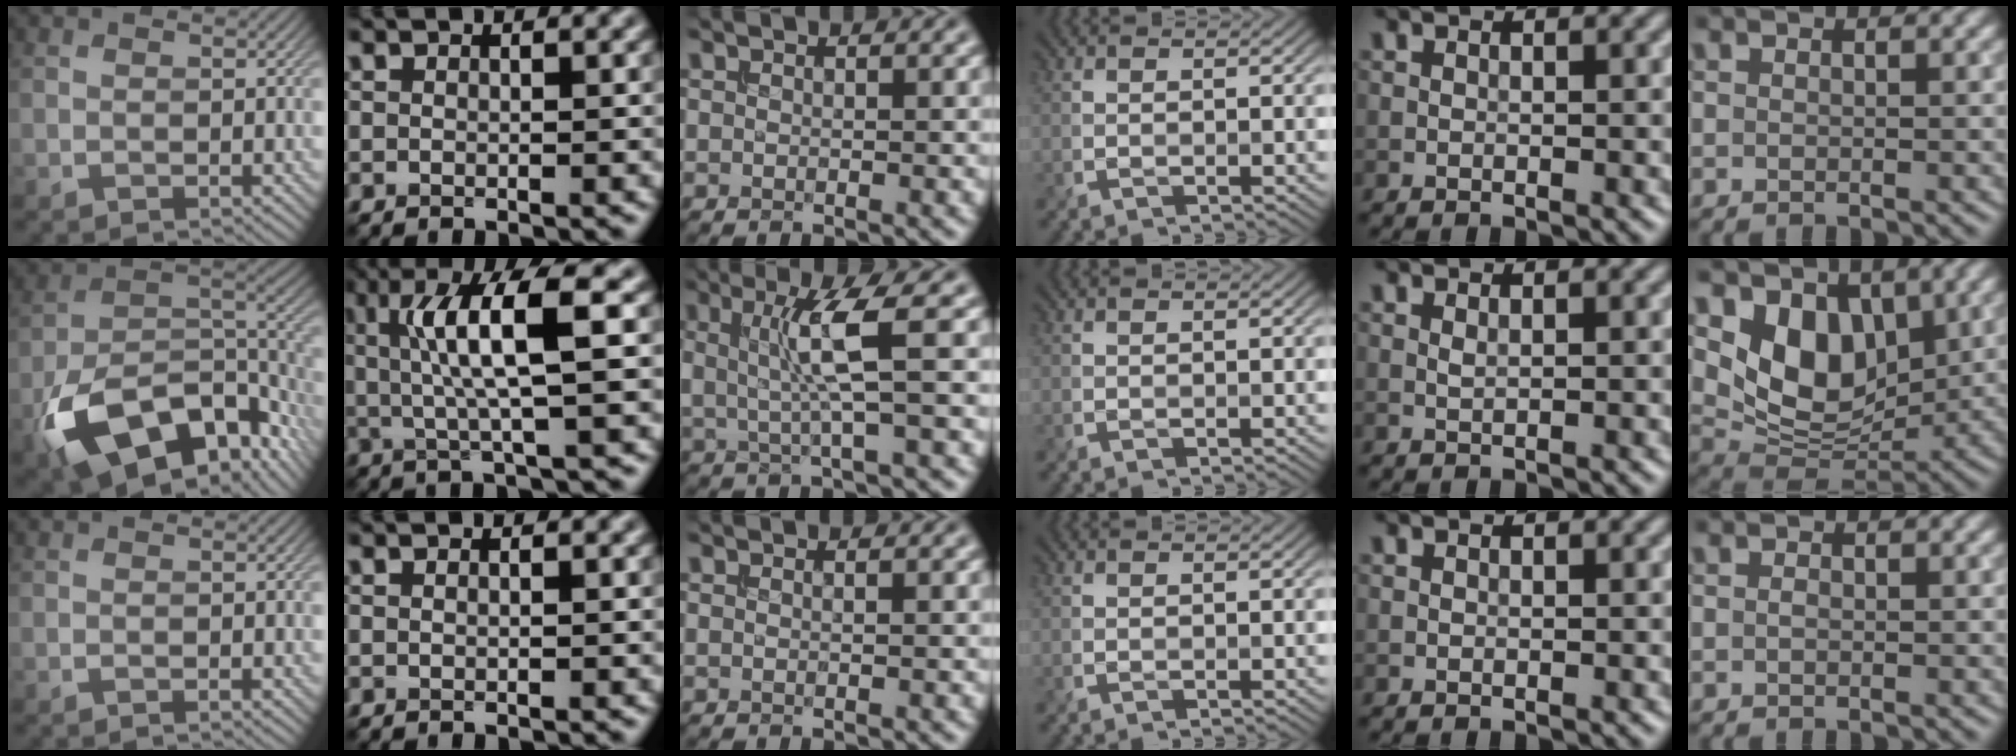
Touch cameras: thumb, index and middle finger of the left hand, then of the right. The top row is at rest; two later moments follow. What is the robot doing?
{"motion": "insert", "object": "drawer"}